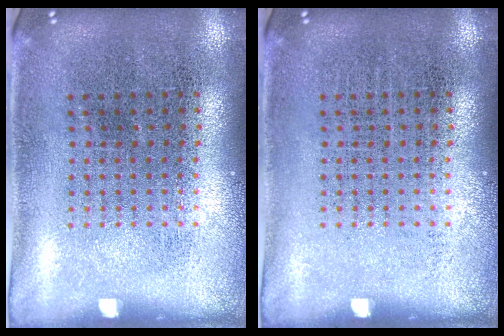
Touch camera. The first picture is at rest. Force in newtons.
{"total": 0.0}